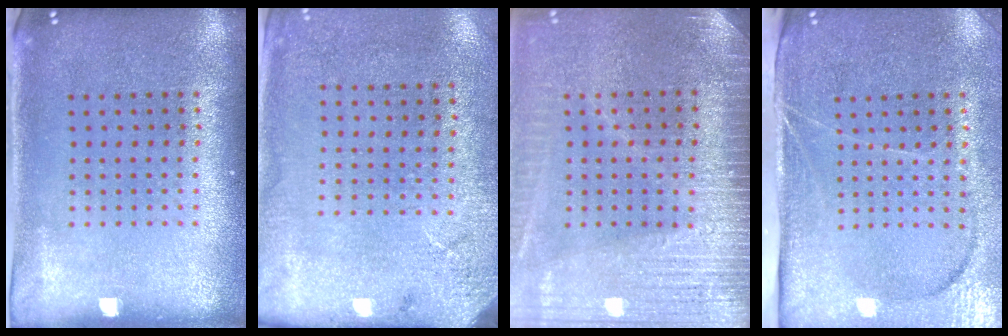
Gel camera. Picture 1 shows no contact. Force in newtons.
{"total": 2.7, "press": 2.2, "slide": 1.5}
{"total": 3.4, "press": 3.1, "slide": 1.5}
{"total": 4.0, "press": 3.4, "slide": 2.2}